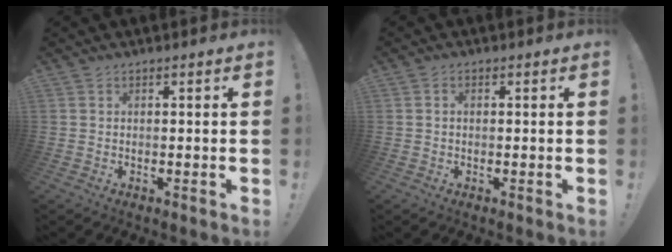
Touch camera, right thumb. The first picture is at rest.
{"total": 0.9, "force": [-0.1, 0.7, 0.6], "torque": [-0.011, 0.004, -0.003]}